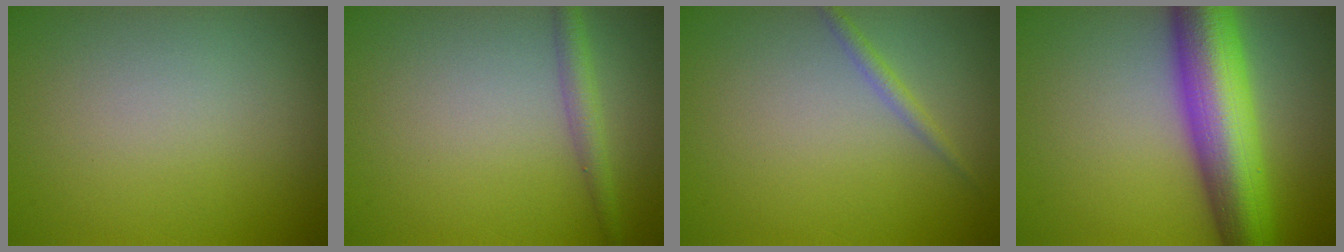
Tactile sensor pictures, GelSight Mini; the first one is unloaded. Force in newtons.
{"total": 2.0, "press": 2.0, "slide": 0.0}
{"total": 1.1, "press": 1.1, "slide": 0.1}
{"total": 10.5, "press": 10.5, "slide": 0.1}